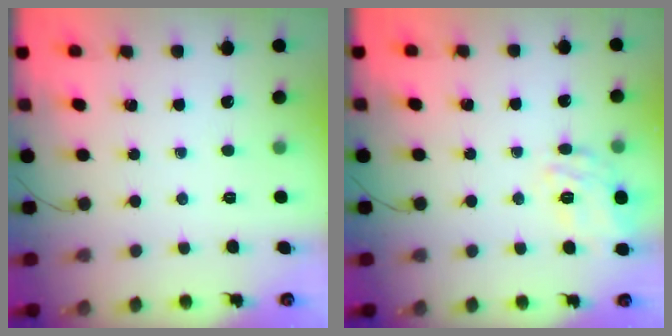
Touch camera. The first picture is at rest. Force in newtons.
{"total": 10.1, "press": 10.0, "slide": 1.2}